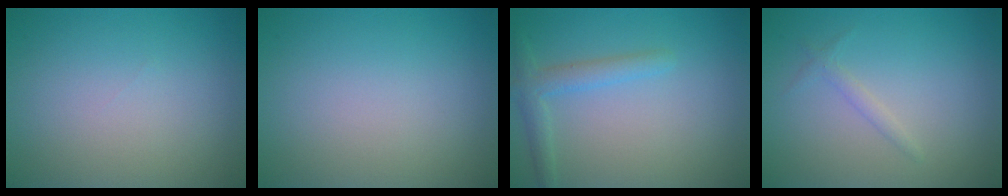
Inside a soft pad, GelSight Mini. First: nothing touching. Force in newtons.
{"total": 0.0}
{"total": 2.3, "press": 2.3, "slide": 0.1}
{"total": 0.9, "press": 0.9, "slide": 0.1}